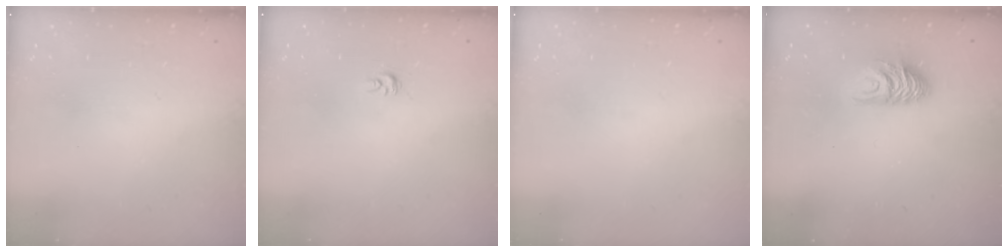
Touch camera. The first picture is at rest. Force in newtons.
{"total": 3.9, "press": 3.8, "slide": 0.4}
{"total": 0.0}
{"total": 8.7, "press": 8.7, "slide": 0.7}